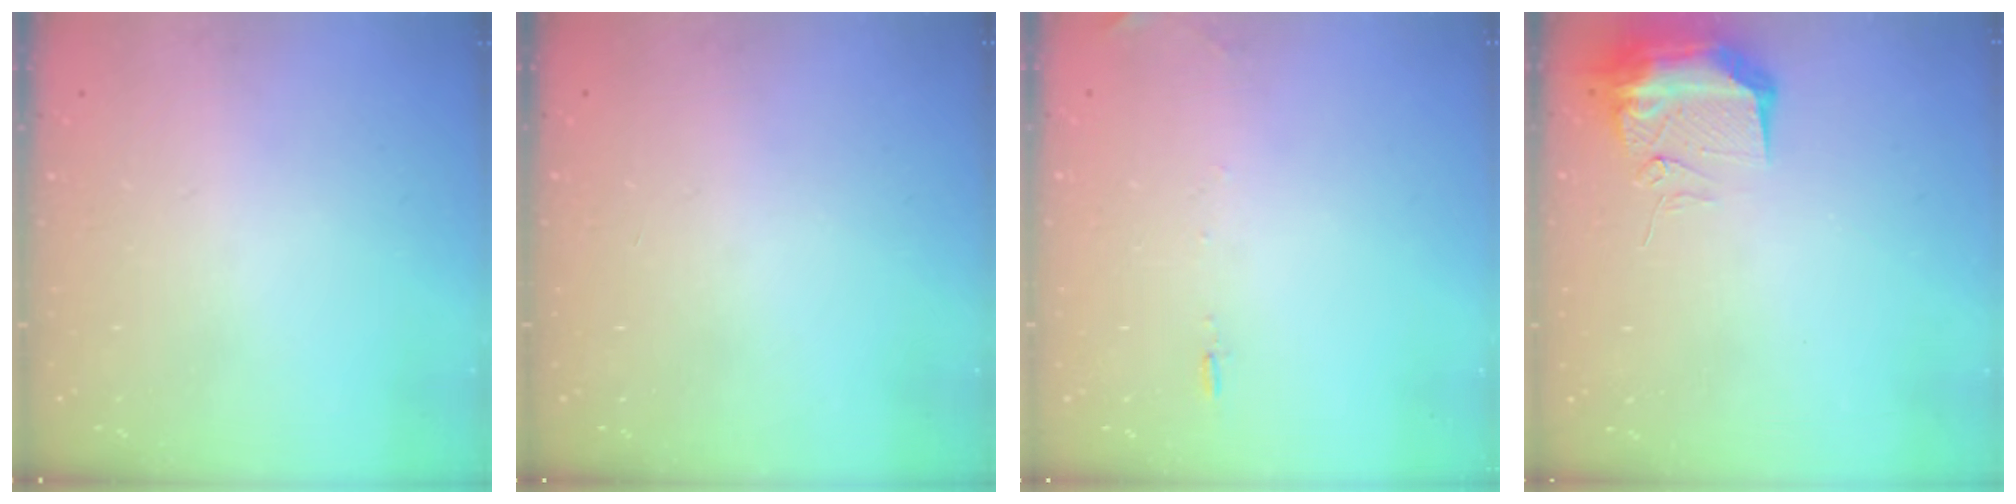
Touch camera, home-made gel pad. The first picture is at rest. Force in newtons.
{"total": 0.0}
{"total": 5.6, "press": 5.3, "slide": 1.8}
{"total": 16.8, "press": 12.6, "slide": 11.1}